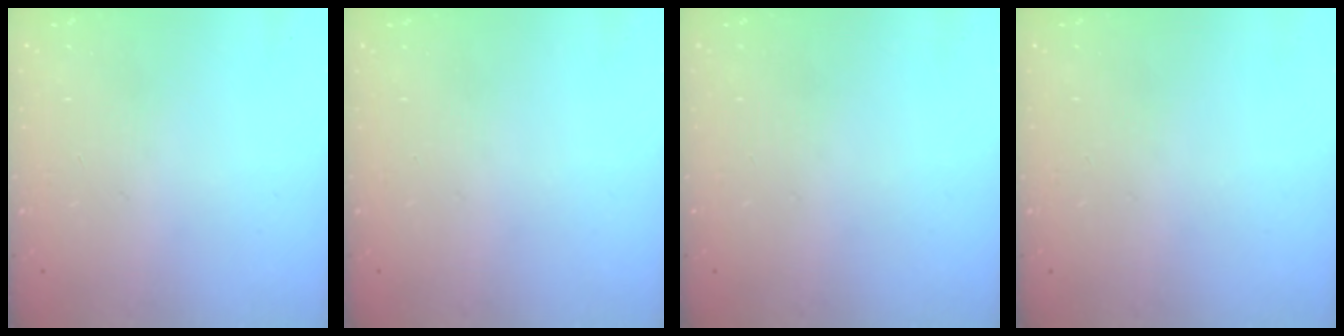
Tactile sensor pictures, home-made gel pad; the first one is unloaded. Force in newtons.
{"total": 0.0}
{"total": 0.0}
{"total": 0.0}